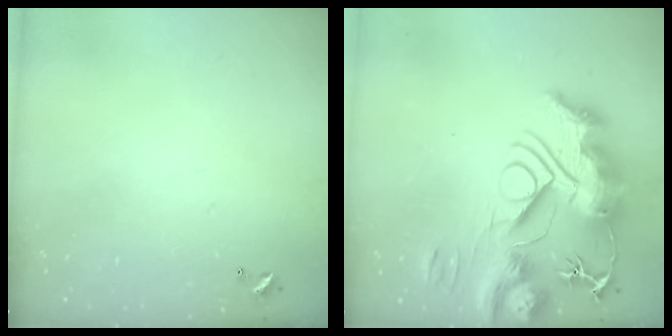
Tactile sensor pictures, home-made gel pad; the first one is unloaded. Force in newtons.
{"total": 0.5, "press": 0.5, "slide": 0.0}